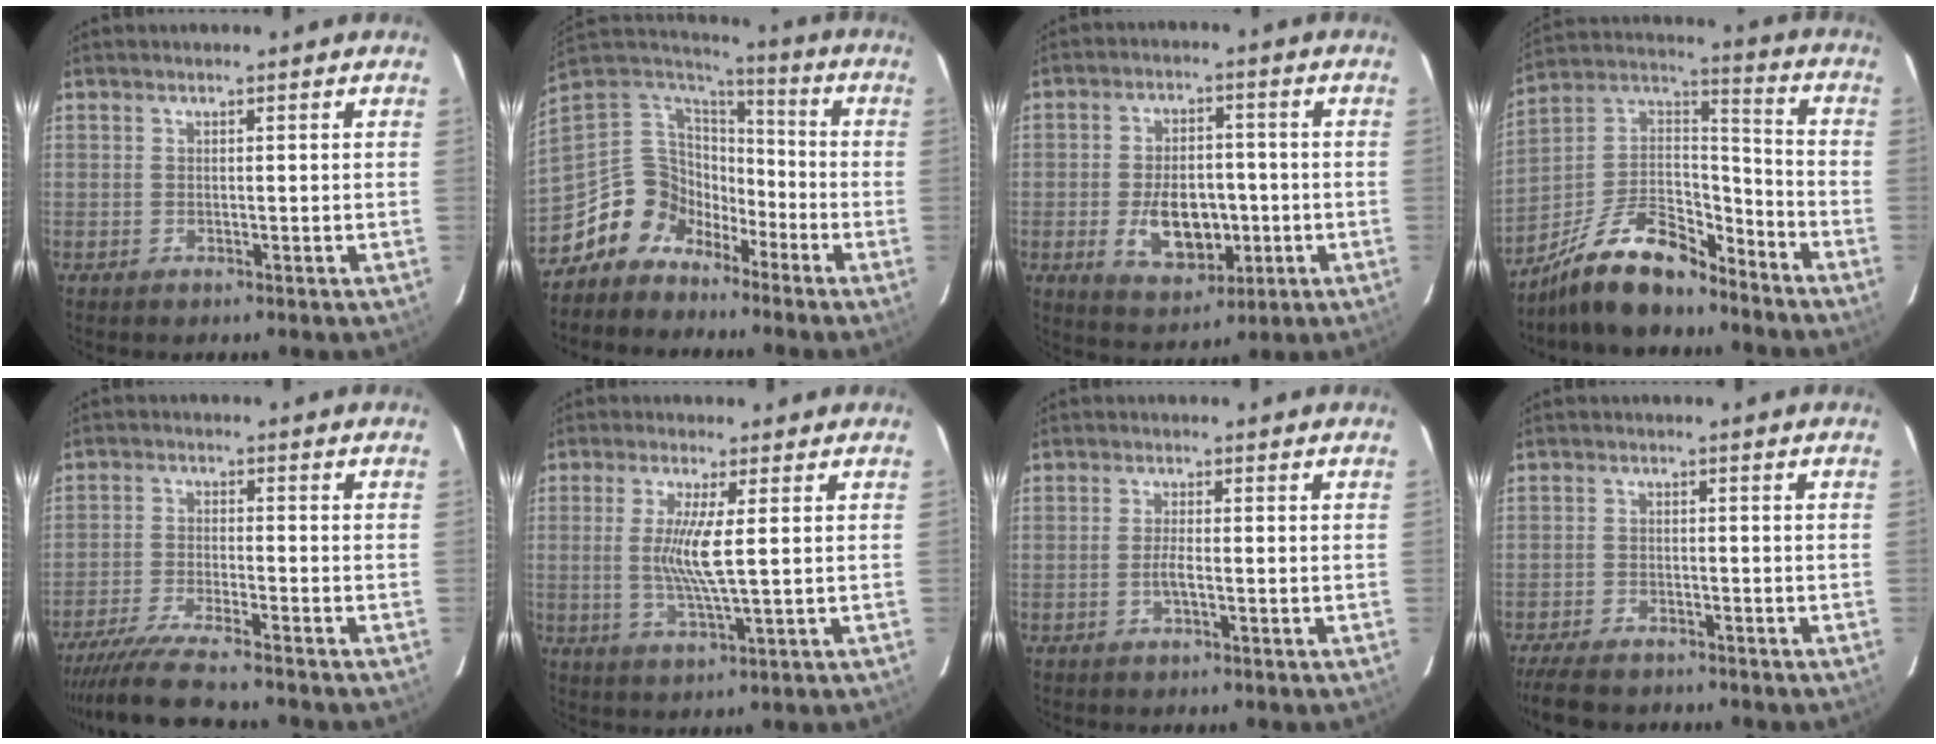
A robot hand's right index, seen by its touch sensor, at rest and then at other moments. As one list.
[{"total": 12.4, "force": [-7.9, 9.1, 2.7], "torque": [-0.077, 0.035, -0.150]}, {"total": 10.9, "force": [-2.5, 6.7, 8.3], "torque": [-0.157, 0.000, -0.025]}, {"total": 17.0, "force": [-13.0, 6.2, 9.0], "torque": [-0.198, 0.021, -0.232]}, {"total": 11.1, "force": [-10.1, 0.0, 4.6], "torque": [-0.113, -0.024, -0.178]}, {"total": 6.9, "force": [0.7, 0.2, 6.9], "torque": [-0.138, -0.011, 0.012]}, {"total": 2.0, "force": [-0.7, 0.2, 1.8], "torque": [-0.036, -0.002, -0.015]}, {"total": 8.5, "force": [-7.1, 3.2, 3.3], "torque": [-0.092, -0.013, -0.120]}]